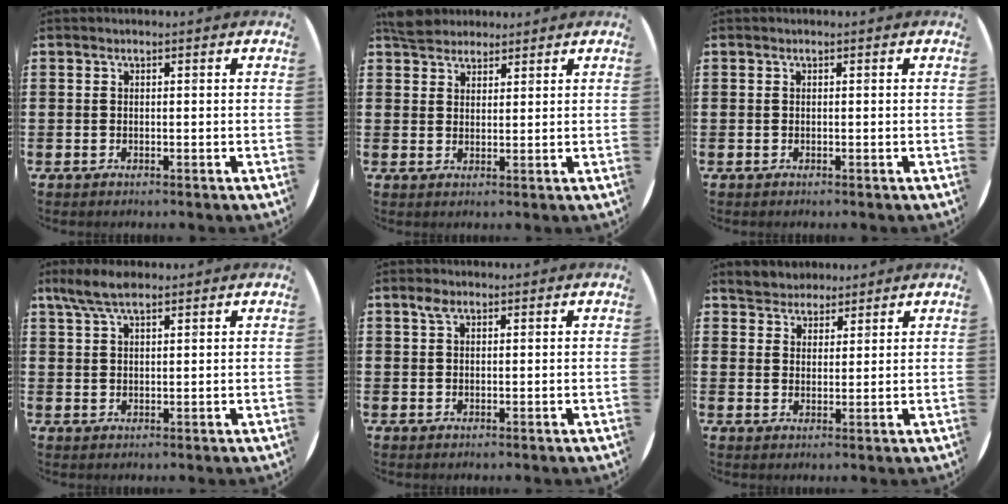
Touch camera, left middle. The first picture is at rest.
{"total": 3.9, "force": [3.6, 1.4, 0.5], "torque": [-0.012, -0.001, 0.070]}
{"total": 0.0}
{"total": 4.5, "force": [3.3, 1.5, 2.7], "torque": [-0.051, -0.001, 0.059]}
{"total": 1.6, "force": [0.9, 0.8, 0.9], "torque": [-0.013, 0.003, 0.015]}
{"total": 3.4, "force": [3.1, 1.2, -0.6], "torque": [0.001, -0.001, 0.059]}